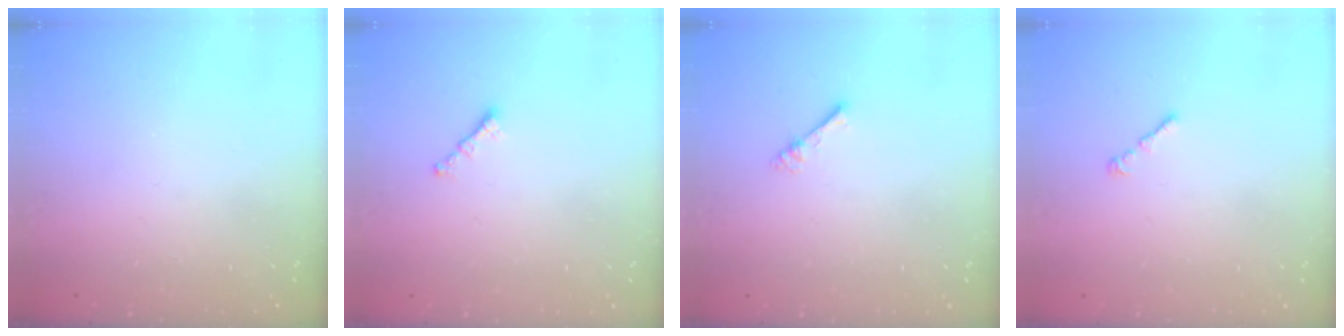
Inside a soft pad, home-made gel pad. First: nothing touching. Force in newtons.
{"total": 0.7, "press": 0.6, "slide": 0.4}
{"total": 1.0, "press": 1.0, "slide": 0.3}
{"total": 1.0, "press": 0.9, "slide": 0.5}